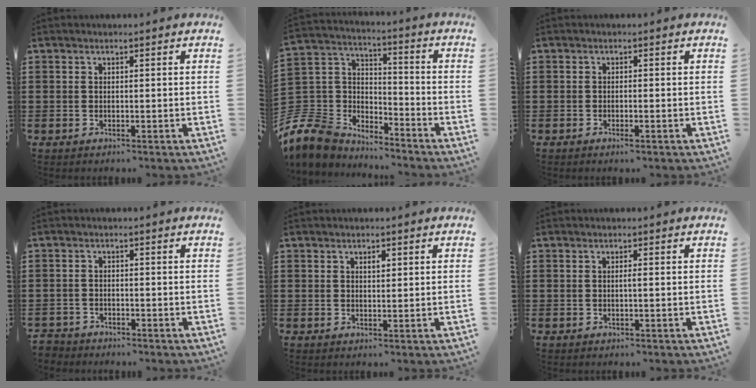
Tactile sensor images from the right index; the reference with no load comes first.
{"total": 8.7, "force": [-6.8, 5.2, 1.7], "torque": [-0.096, -0.004, -0.141]}
{"total": 0.9, "force": [-0.6, 0.1, 0.7], "torque": [-0.013, -0.004, -0.010]}
{"total": 1.9, "force": [-1.9, 0.4, -0.2], "torque": [-0.004, 0.001, -0.043]}
{"total": 1.2, "force": [0.5, 0.6, 1.0], "torque": [-0.012, 0.001, 0.007]}
{"total": 0.6, "force": [-0.2, 0.0, 0.6], "torque": [-0.013, -0.003, -0.004]}